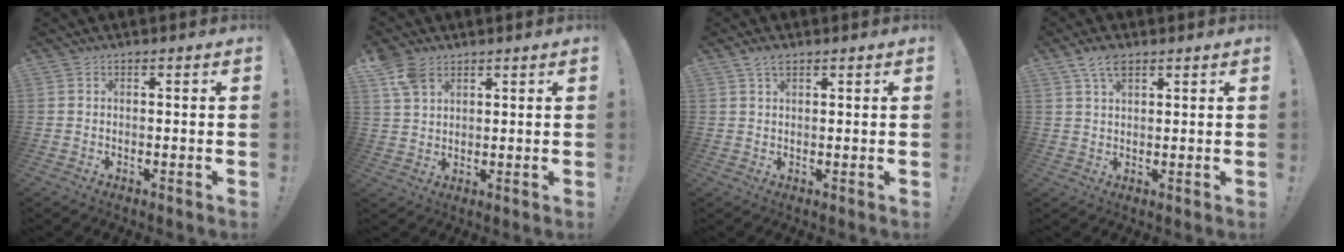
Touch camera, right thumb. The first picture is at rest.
{"total": 7.2, "force": [4.4, 4.3, 3.6], "torque": [-0.073, -0.009, 0.088]}
{"total": 3.1, "force": [2.0, 1.4, 1.9], "torque": [-0.031, -0.005, 0.036]}
{"total": 5.3, "force": [3.2, 2.5, 3.5], "torque": [-0.066, -0.007, 0.058]}